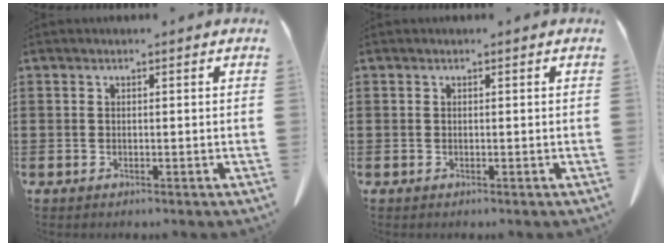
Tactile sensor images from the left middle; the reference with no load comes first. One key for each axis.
{"total": 0.0}